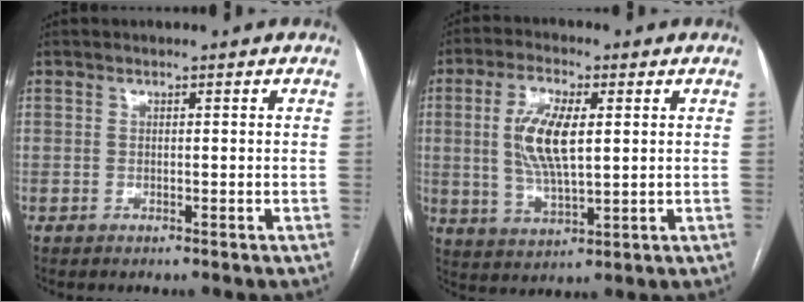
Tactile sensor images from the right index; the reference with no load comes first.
{"total": 9.4, "force": [1.6, 3.0, 8.8], "torque": [-0.183, 0.003, 0.033]}